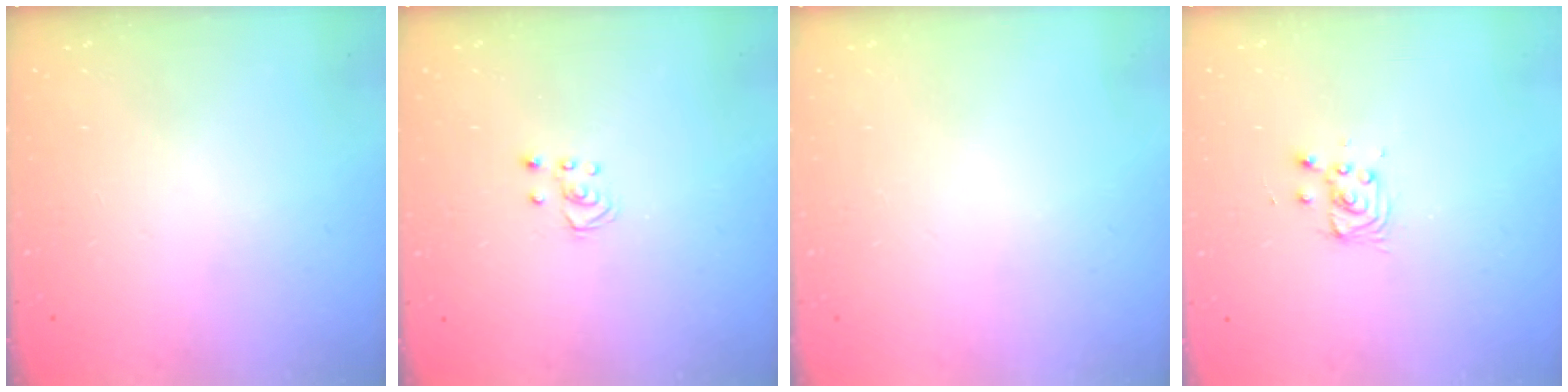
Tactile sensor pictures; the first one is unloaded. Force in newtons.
{"total": 2.5, "press": 2.5, "slide": 0.2}
{"total": 0.0}
{"total": 4.0, "press": 4.0, "slide": 0.4}